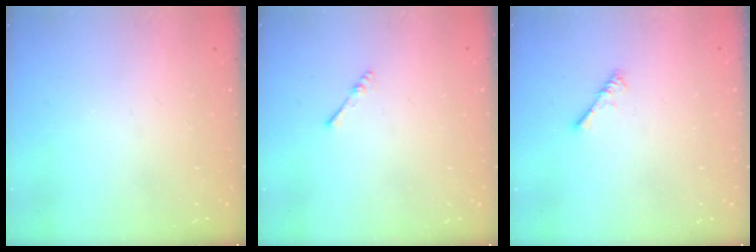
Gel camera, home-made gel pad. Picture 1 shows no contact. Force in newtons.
{"total": 2.2, "press": 2.2, "slide": 0.4}
{"total": 0.8, "press": 0.8, "slide": 0.3}